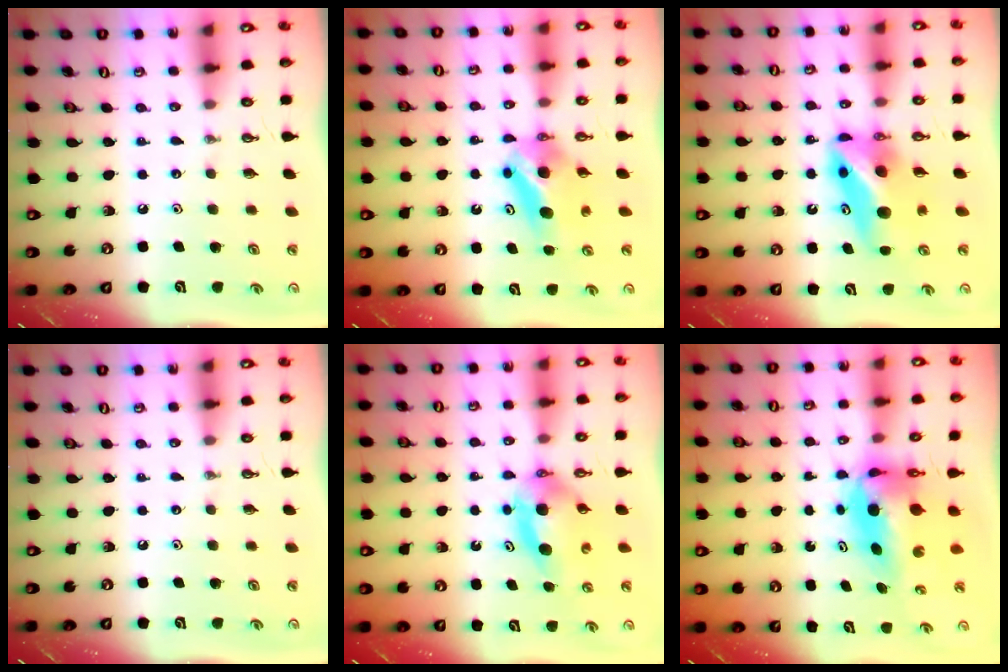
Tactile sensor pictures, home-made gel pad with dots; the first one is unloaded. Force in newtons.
{"total": 8.5, "press": 5.7, "slide": 6.3}
{"total": 10.7, "press": 9.6, "slide": 4.6}
{"total": 0.0}
{"total": 5.8, "press": 5.6, "slide": 1.4}
{"total": 7.4, "press": 7.2, "slide": 1.8}